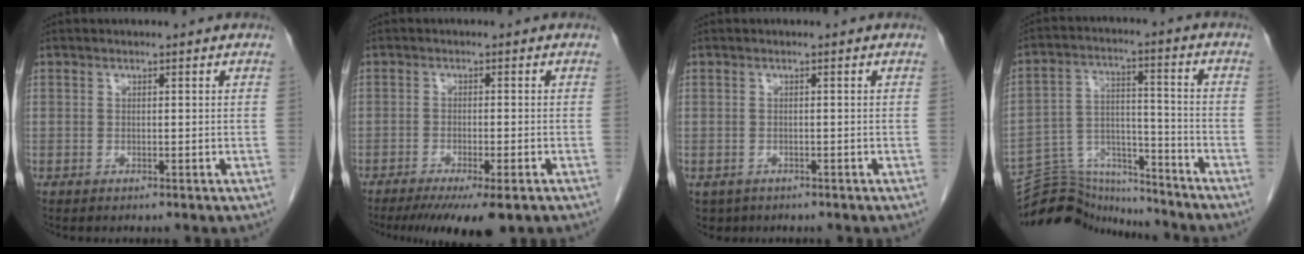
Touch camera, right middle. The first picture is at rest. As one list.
[{"total": 9.6, "force": [-6.9, 1.3, 6.5], "torque": [-0.090, -0.020, -0.103]}, {"total": 2.7, "force": [-1.6, 2.2, 0.5], "torque": [-0.013, -0.004, -0.023]}, {"total": 12.9, "force": [-12.8, 1.6, 0.1], "torque": [-0.007, 0.044, -0.218]}]